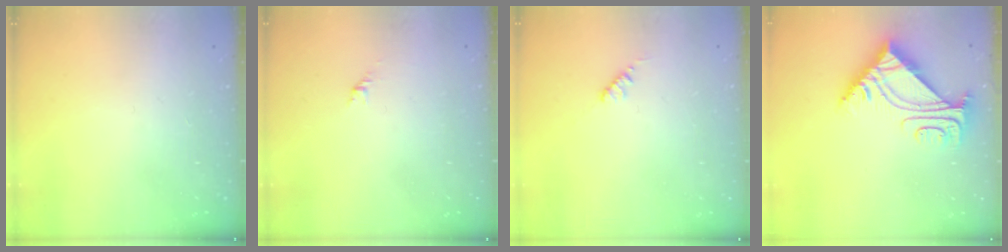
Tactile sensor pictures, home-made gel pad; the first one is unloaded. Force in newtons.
{"total": 1.7, "press": 1.6, "slide": 0.7}
{"total": 2.8, "press": 2.8, "slide": 0.4}
{"total": 8.3, "press": 8.3, "slide": 0.7}